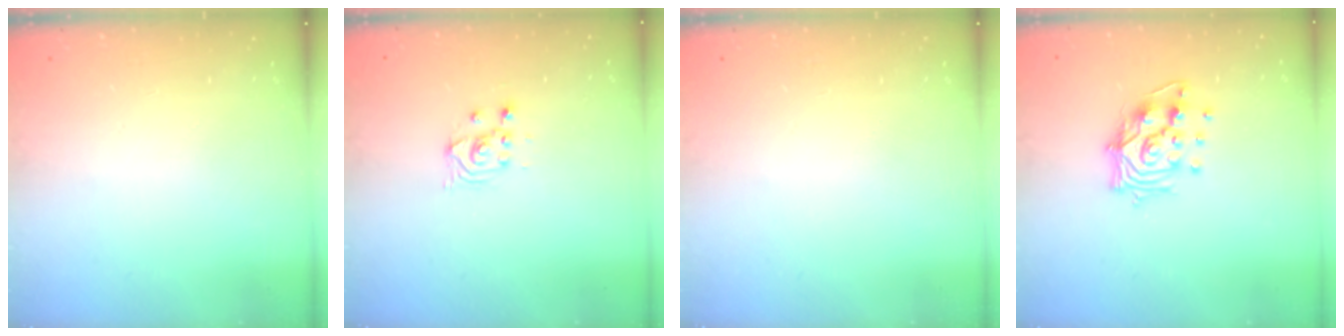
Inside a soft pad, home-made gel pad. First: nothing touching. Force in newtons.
{"total": 2.5, "press": 2.5, "slide": 0.2}
{"total": 0.0}
{"total": 12.4, "press": 12.4, "slide": 1.0}